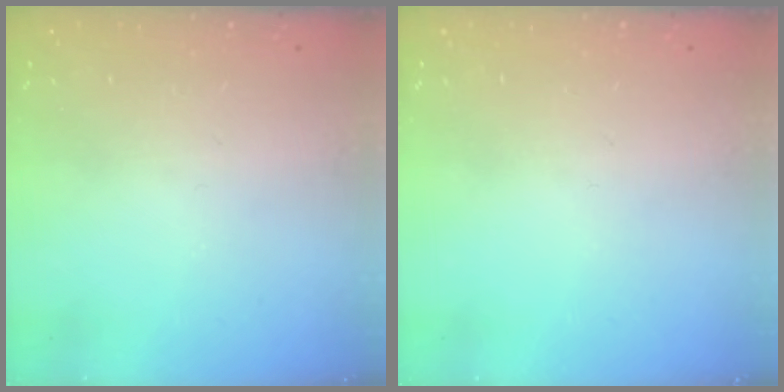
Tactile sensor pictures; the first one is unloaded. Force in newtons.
{"total": 0.0}